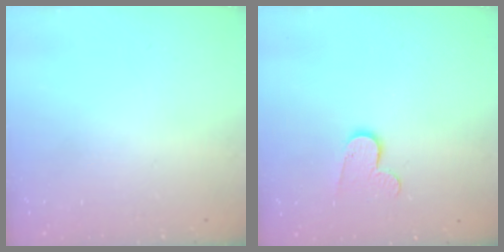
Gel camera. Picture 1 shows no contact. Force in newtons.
{"total": 7.4, "press": 7.4, "slide": 0.3}